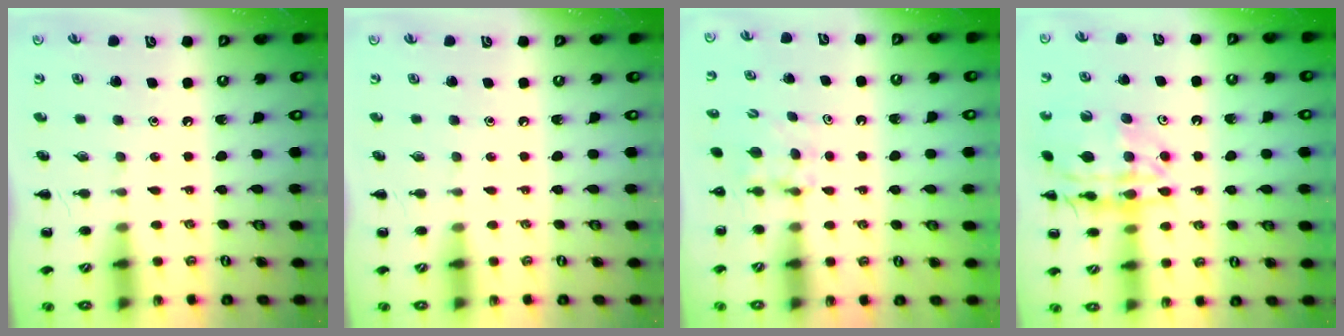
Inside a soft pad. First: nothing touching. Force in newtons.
{"total": 0.0}
{"total": 4.0, "press": 3.8, "slide": 1.4}
{"total": 17.7, "press": 17.5, "slide": 2.1}